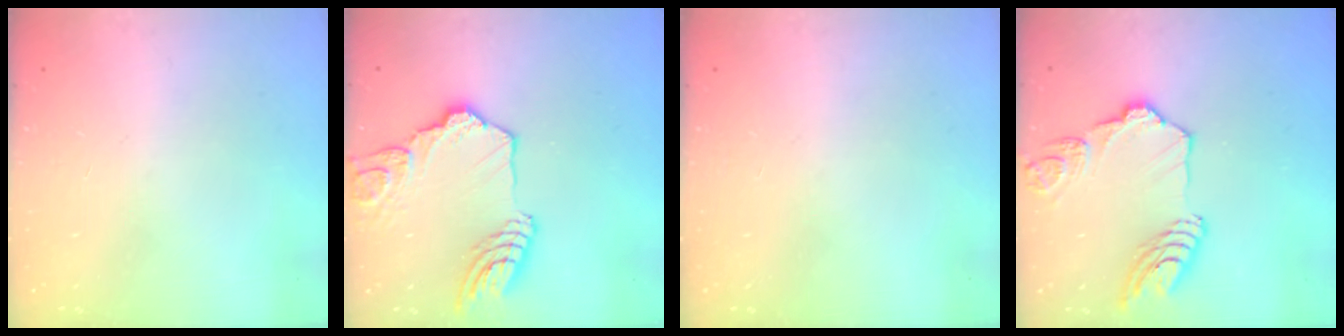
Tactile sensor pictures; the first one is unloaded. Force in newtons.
{"total": 17.0, "press": 16.9, "slide": 1.9}
{"total": 0.0}
{"total": 14.6, "press": 14.5, "slide": 1.8}